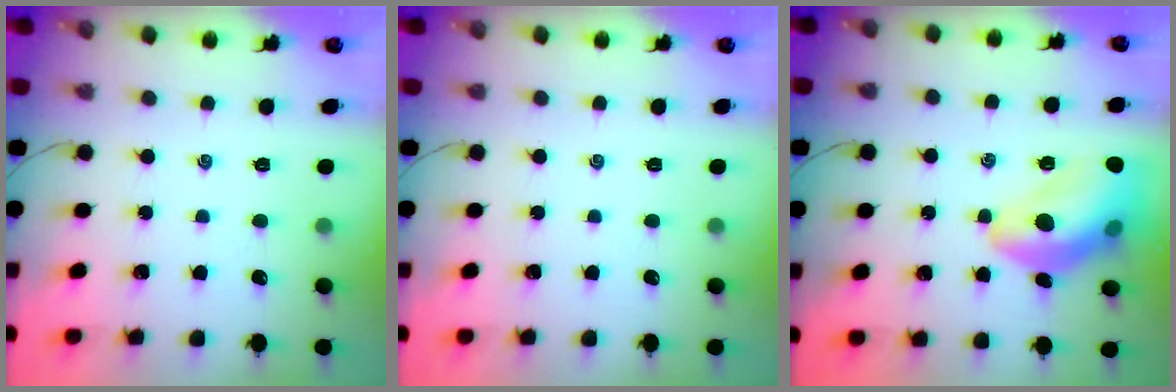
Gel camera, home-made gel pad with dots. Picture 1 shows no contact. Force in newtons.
{"total": 0.0}
{"total": 15.9, "press": 15.7, "slide": 2.2}